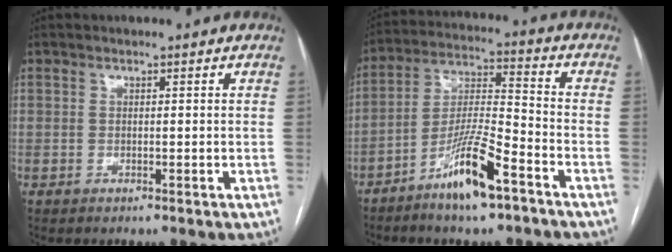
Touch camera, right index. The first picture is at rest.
{"total": 10.9, "force": [-6.7, 1.1, 8.6], "torque": [-0.168, -0.009, -0.126]}